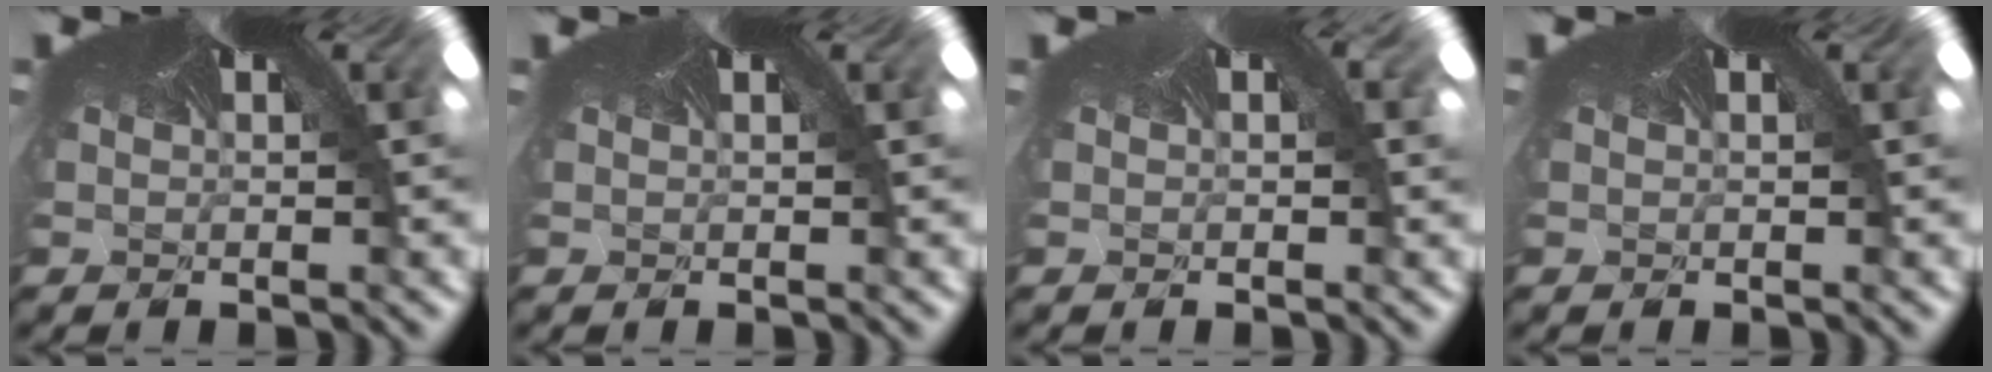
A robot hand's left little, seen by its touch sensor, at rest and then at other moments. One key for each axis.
{"total": 0.5, "fx": 0.0, "fy": -0.2, "fz": -0.5, "tx": 0.007, "ty": -0.001, "tz": -0.003}
{"total": 0.6, "fx": -0.1, "fy": 0.5, "fz": 0.2, "tx": -0.010, "ty": 0.006, "tz": 0.000}
{"total": 0.0}